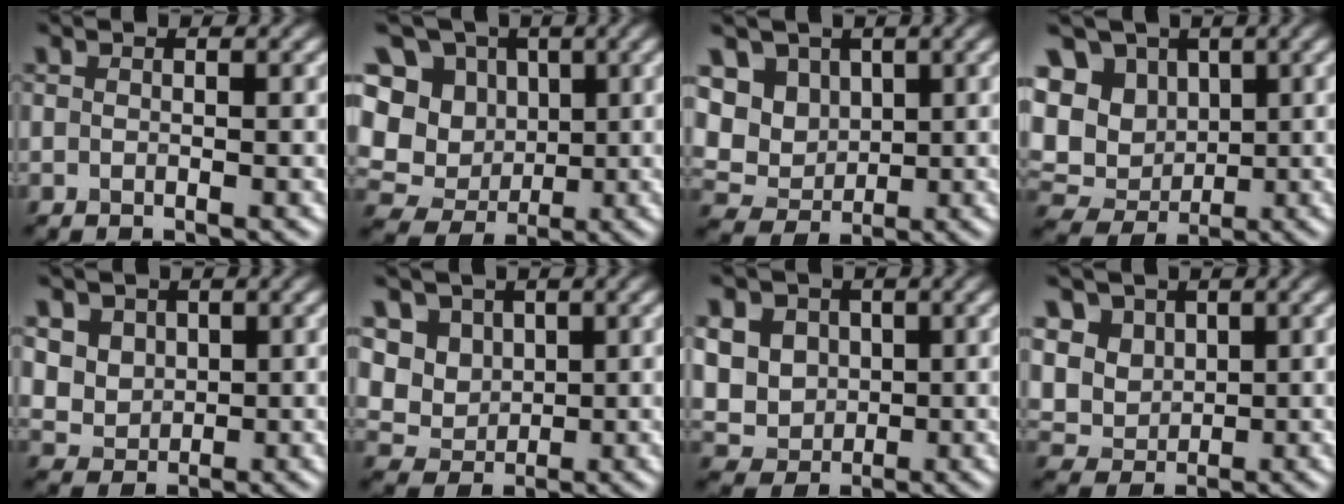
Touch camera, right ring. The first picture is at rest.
{"total": 12.1, "force": [3.4, 10.7, 4.5], "torque": [-0.165, 0.028, 0.086]}
{"total": 5.9, "force": [2.5, 5.0, 1.8], "torque": [-0.078, 0.014, 0.071]}
{"total": 8.9, "force": [2.8, 7.5, 3.7], "torque": [-0.117, 0.020, 0.069]}
{"total": 3.4, "force": [2.0, 2.6, 0.6], "torque": [-0.068, 0.004, 0.075]}
{"total": 3.4, "force": [1.9, 2.8, 0.4], "torque": [-0.053, -0.003, 0.070]}
{"total": 7.3, "force": [2.5, 6.3, 2.8], "torque": [-0.099, 0.021, 0.064]}
{"total": 4.8, "force": [2.5, 4.0, 1.1], "torque": [-0.079, 0.012, 0.075]}